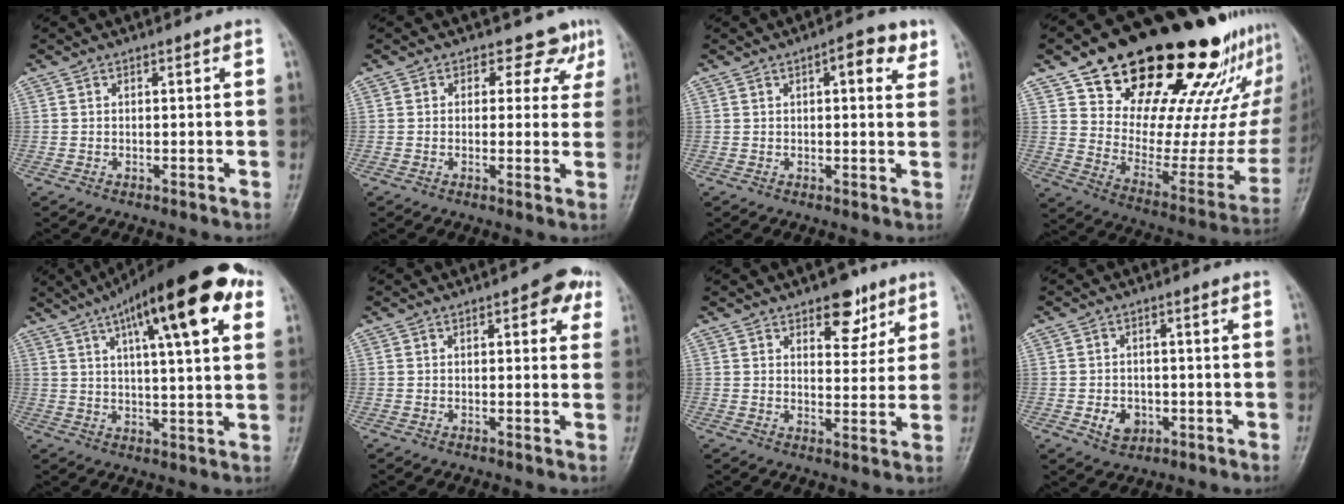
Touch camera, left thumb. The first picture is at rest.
{"total": 5.3, "force": [3.3, 3.8, 1.5], "torque": [0.019, -0.014, 0.026]}
{"total": 5.6, "force": [2.5, 2.3, 4.4], "torque": [-0.041, -0.004, 0.025]}
{"total": 32.1, "force": [22.6, 13.2, 18.6], "torque": [-0.239, -0.089, 0.332]}
{"total": 22.4, "force": [10.3, 5.9, 19.0], "torque": [-0.268, 0.006, 0.148]}
{"total": 5.1, "force": [2.3, 2.4, 3.9], "torque": [-0.017, -0.002, 0.016]}
{"total": 7.3, "force": [4.5, 4.0, 4.1], "torque": [-0.025, -0.025, 0.063]}
{"total": 4.6, "force": [-1.3, 3.7, 2.3], "torque": [-0.023, 0.004, -0.016]}